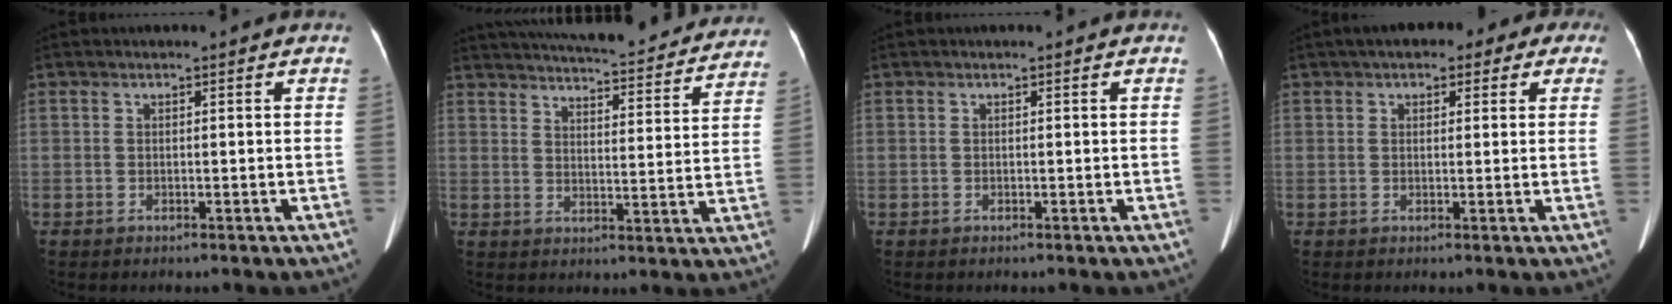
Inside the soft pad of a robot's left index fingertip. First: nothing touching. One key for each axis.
{"total": 27.7, "fx": 25.0, "fy": 5.6, "fz": 10.6, "tx": -0.177, "ty": -0.048, "tz": 0.303}
{"total": 0.0}
{"total": 10.5, "fx": 6.8, "fy": 4.8, "fz": 6.5, "tx": -0.061, "ty": 0.019, "tz": 0.073}